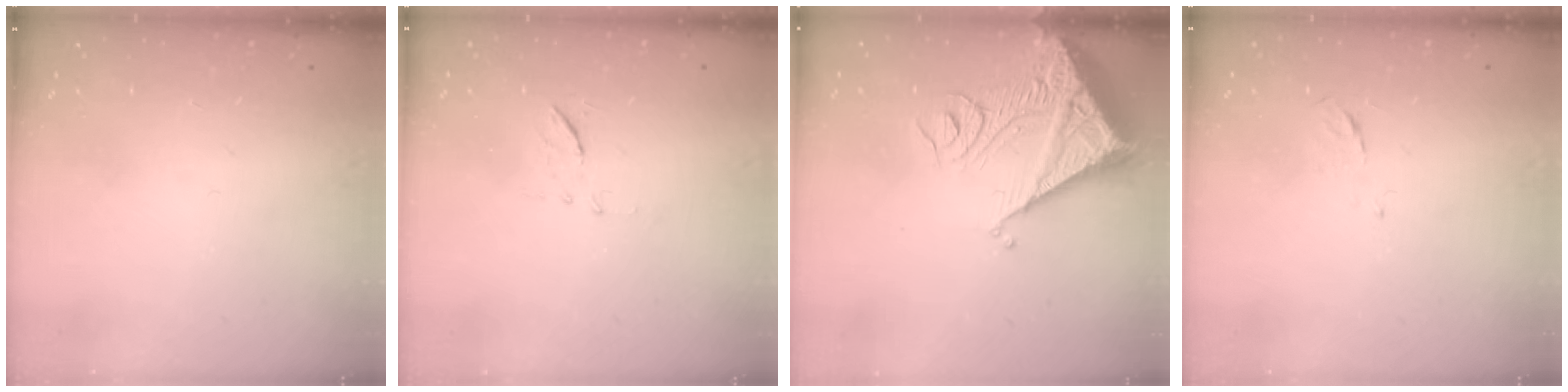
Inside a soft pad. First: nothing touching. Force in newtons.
{"total": 6.8, "press": 6.6, "slide": 1.8}
{"total": 13.8, "press": 13.7, "slide": 1.9}
{"total": 3.5, "press": 3.4, "slide": 0.8}